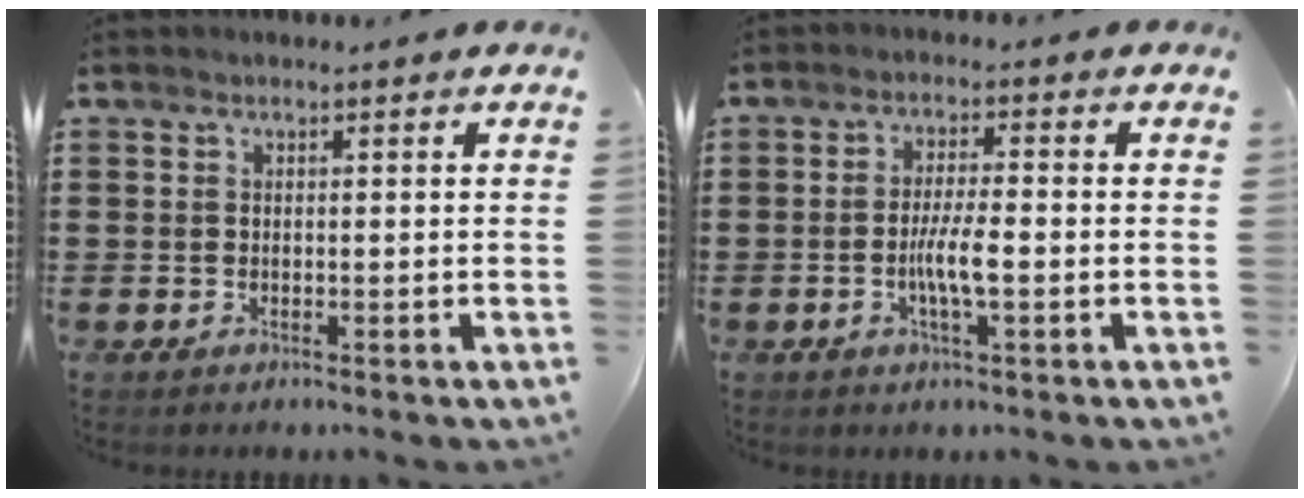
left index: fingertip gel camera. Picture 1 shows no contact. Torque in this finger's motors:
{"motor_torque": [1.11, 0.34, 0.35, 0.13]}